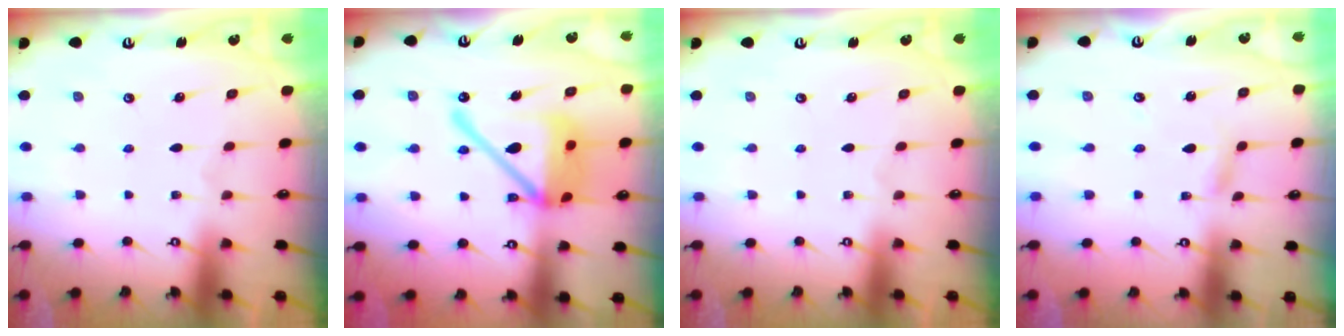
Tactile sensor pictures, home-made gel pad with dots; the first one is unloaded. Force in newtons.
{"total": 19.4, "press": 19.3, "slide": 2.0}
{"total": 0.0}
{"total": 2.3, "press": 2.3, "slide": 0.3}